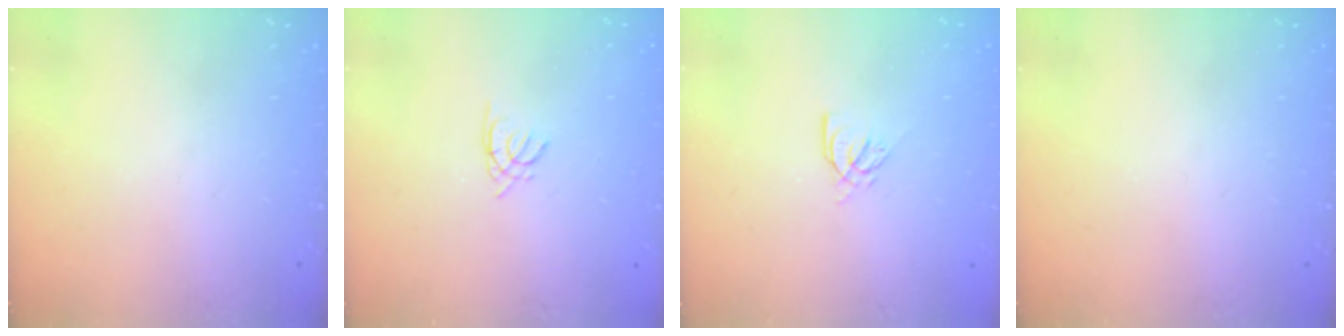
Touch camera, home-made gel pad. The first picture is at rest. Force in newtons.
{"total": 0.5, "press": 0.4, "slide": 0.3}
{"total": 4.2, "press": 4.2, "slide": 0.2}
{"total": 0.0}